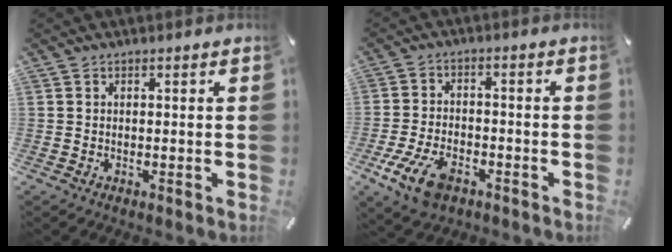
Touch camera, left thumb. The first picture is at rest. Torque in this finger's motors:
{"motor_torque": [0.52, 1.99, 0.92, 0.69, 0.23]}